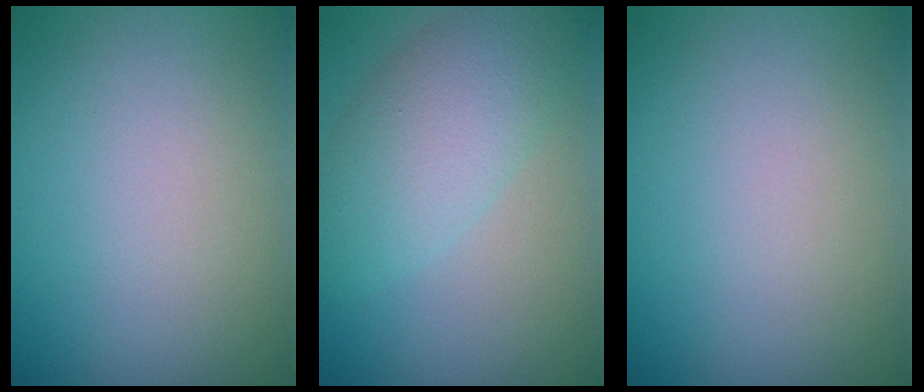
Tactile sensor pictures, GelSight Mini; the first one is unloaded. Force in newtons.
{"total": 3.7, "press": 3.7, "slide": 0.3}
{"total": 0.0}